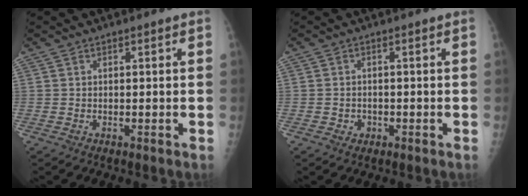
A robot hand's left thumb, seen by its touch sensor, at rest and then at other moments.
{"total": 1.6, "force": [-0.5, 1.4, 0.5], "torque": [-0.001, 0.004, -0.004]}